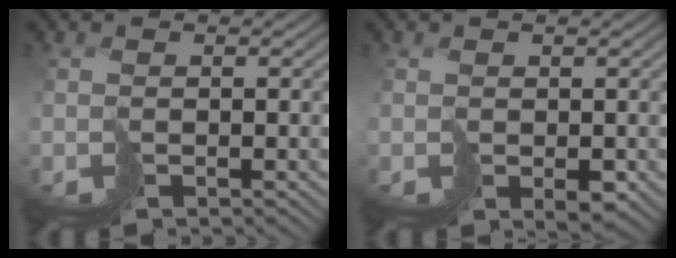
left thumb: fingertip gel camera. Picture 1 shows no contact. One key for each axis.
{"total": 1.7, "fx": 0.0, "fy": 1.1, "fz": 1.3, "tx": -0.024, "ty": -0.004, "tz": 0.006}